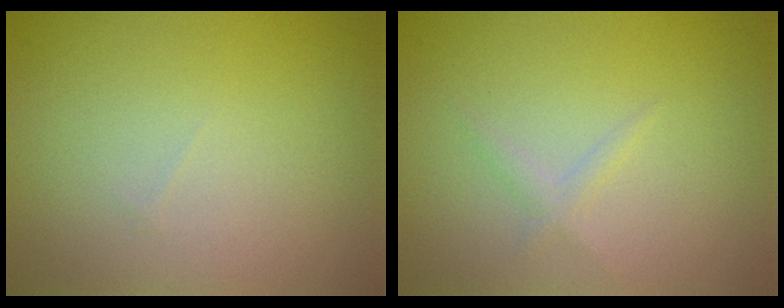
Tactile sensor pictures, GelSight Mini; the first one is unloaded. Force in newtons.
{"total": 0.9, "press": 0.9, "slide": 0.0}